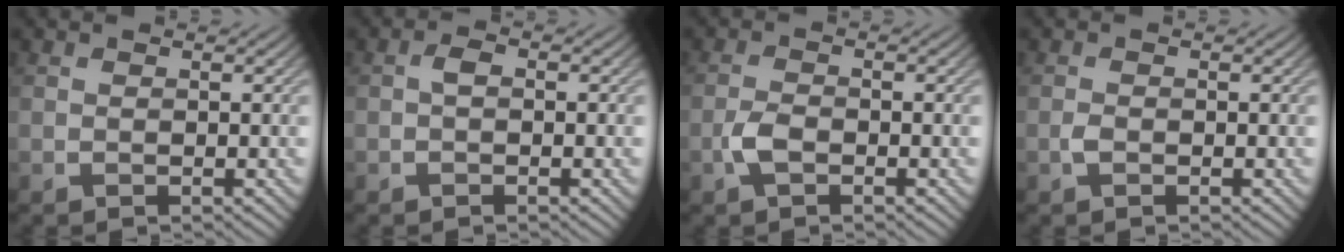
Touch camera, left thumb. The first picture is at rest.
{"total": 1.3, "force": [-0.3, 0.7, 1.1], "torque": [-0.021, 0.006, -0.007]}
{"total": 2.6, "force": [-1.3, 1.3, 2.0], "torque": [-0.045, 0.000, -0.031]}
{"total": 1.0, "force": [-0.5, 0.5, 0.7], "torque": [-0.017, 0.000, -0.011]}